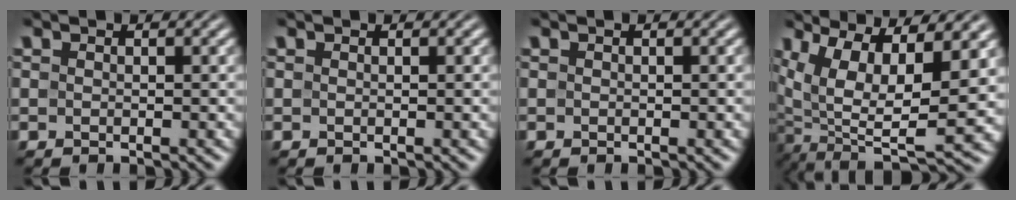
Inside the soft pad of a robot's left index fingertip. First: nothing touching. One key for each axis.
{"total": 0.0}
{"total": 0.0}
{"total": 12.8, "fx": 3.5, "fy": 5.6, "fz": 10.9, "tx": -0.196, "ty": -0.012, "tz": 0.089}